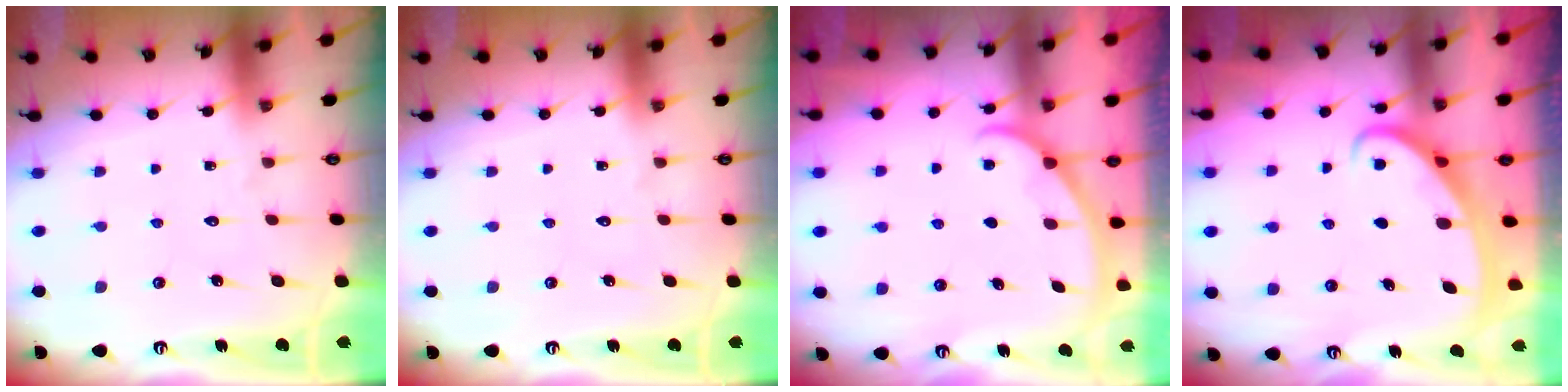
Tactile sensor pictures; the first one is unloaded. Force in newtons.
{"total": 0.0}
{"total": 1.4, "press": 1.4, "slide": 0.2}
{"total": 2.4, "press": 2.4, "slide": 0.4}